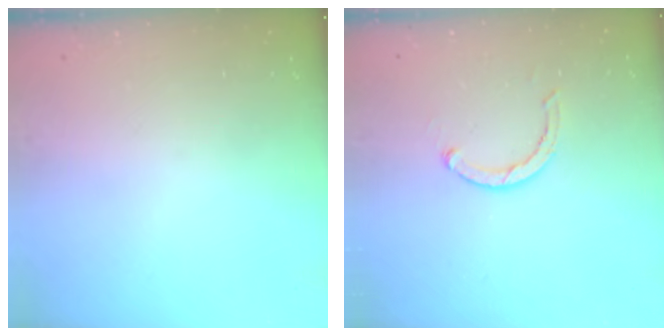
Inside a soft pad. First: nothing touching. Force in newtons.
{"total": 2.6, "press": 2.5, "slide": 0.4}